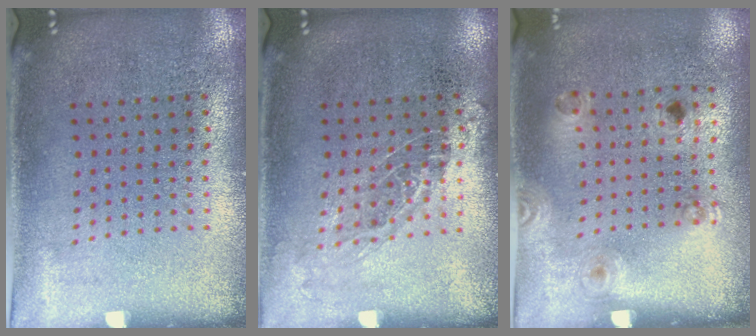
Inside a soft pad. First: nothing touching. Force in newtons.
{"total": 1.0, "press": 0.9, "slide": 0.5}
{"total": 1.3, "press": 0.9, "slide": 1.0}